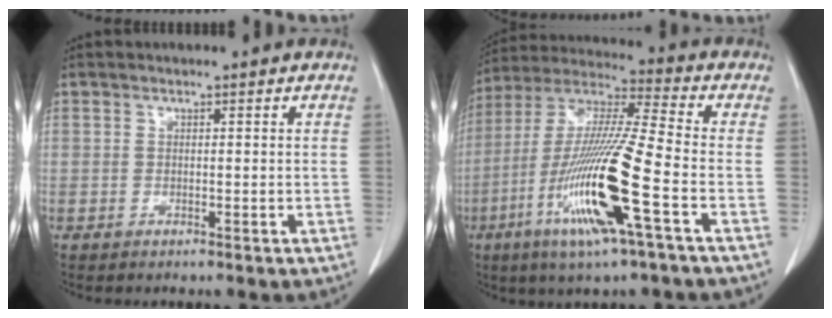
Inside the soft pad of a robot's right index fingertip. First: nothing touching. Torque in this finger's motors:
{"motor_torque": [2.14, 0.00, 0.71, 0.21]}